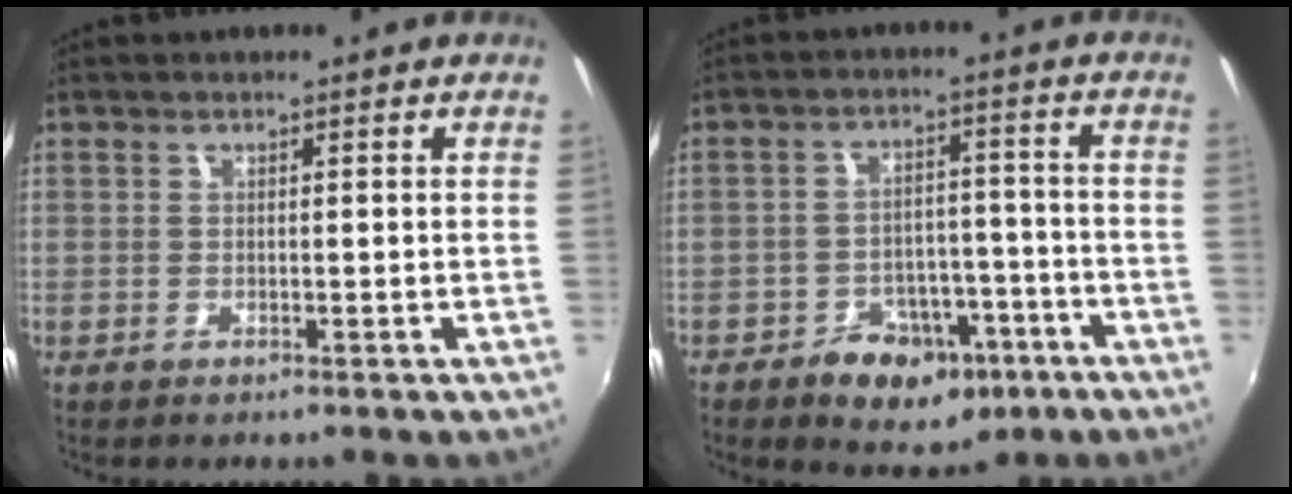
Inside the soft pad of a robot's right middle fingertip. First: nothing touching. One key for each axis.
{"total": 10.6, "fx": -6.1, "fy": 7.0, "fz": 5.2, "tx": -0.096, "ty": 0.020, "tz": -0.070}